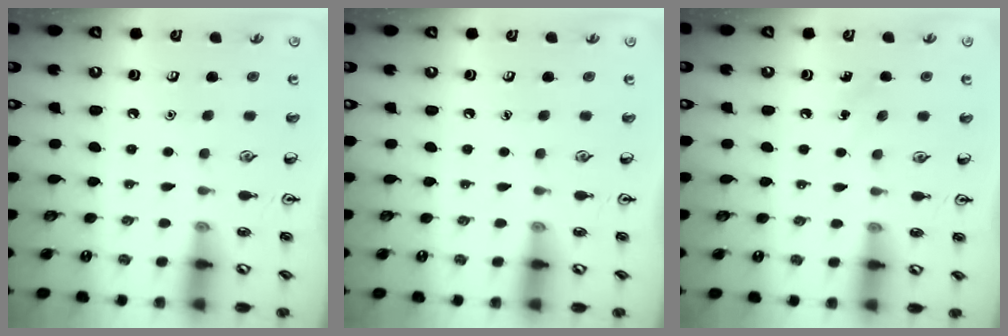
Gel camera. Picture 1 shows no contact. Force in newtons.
{"total": 0.0}
{"total": 4.1, "press": 3.9, "slide": 1.1}